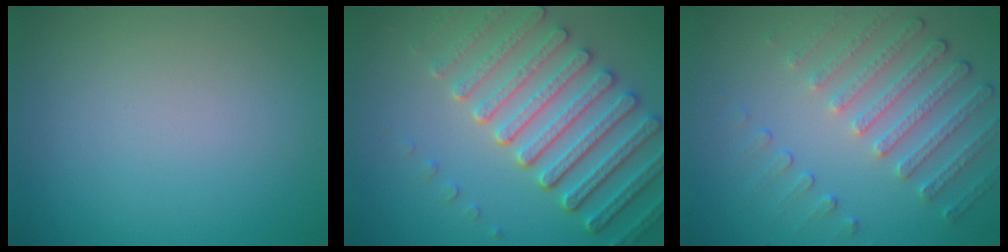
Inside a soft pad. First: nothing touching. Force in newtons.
{"total": 6.4, "press": 5.4, "slide": 3.3}
{"total": 4.8, "press": 3.5, "slide": 3.2}